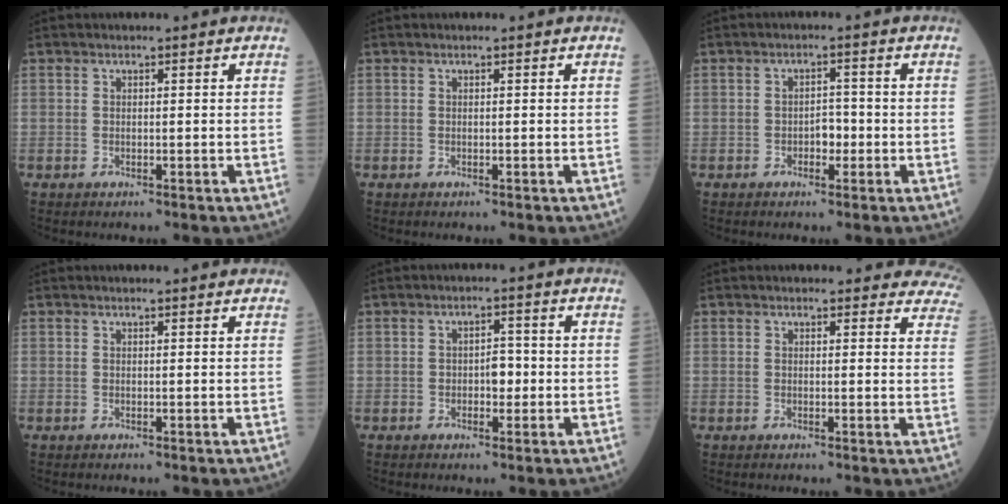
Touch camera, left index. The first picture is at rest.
{"total": 0.0}
{"total": 2.3, "force": [-0.8, 1.4, 1.7], "torque": [-0.020, 0.006, -0.015]}
{"total": 1.7, "force": [1.6, 0.3, 0.3], "torque": [-0.013, 0.005, 0.016]}
{"total": 2.7, "force": [-0.4, 1.5, 2.1], "torque": [-0.027, 0.005, -0.007]}
{"total": 12.6, "force": [11.9, 3.8, 1.7], "torque": [0.027, -0.035, 0.095]}